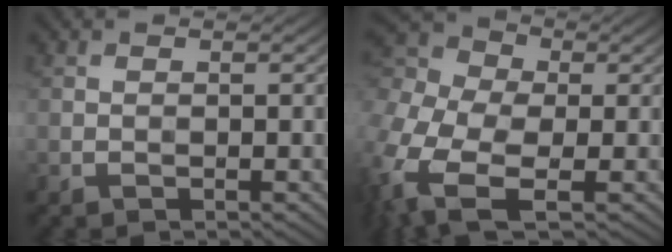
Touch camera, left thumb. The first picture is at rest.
{"total": 12.9, "force": [-2.2, 8.8, 9.2], "torque": [-0.251, -0.003, -0.037]}